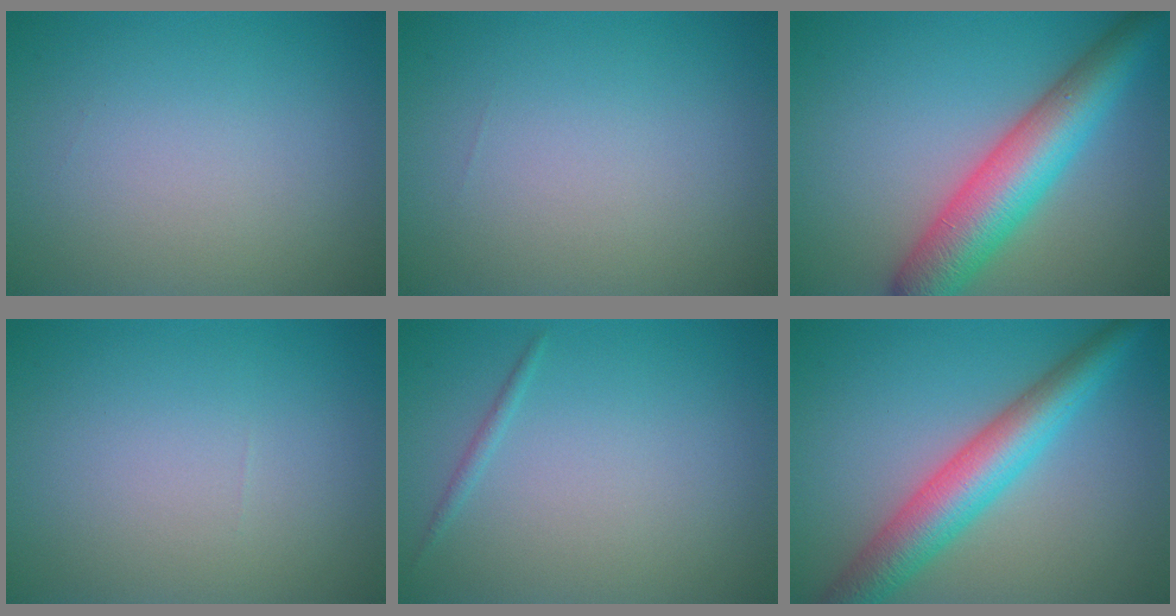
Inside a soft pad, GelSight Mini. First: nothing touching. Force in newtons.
{"total": 0.0}
{"total": 8.0, "press": 8.0, "slide": 0.4}
{"total": 0.0}
{"total": 0.7, "press": 0.7, "slide": 0.0}
{"total": 6.6, "press": 6.6, "slide": 0.1}